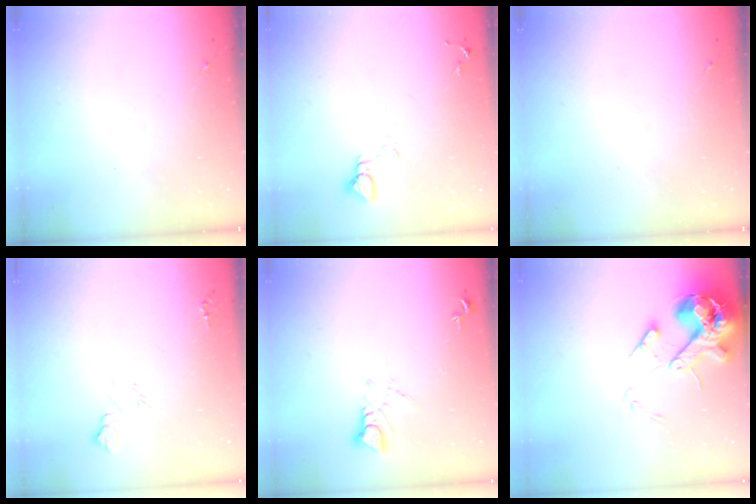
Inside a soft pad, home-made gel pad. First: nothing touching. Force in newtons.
{"total": 3.1, "press": 3.1, "slide": 0.1}
{"total": 0.0}
{"total": 5.8, "press": 5.8, "slide": 0.7}
{"total": 3.8, "press": 3.7, "slide": 0.2}
{"total": 15.3, "press": 15.1, "slide": 2.6}